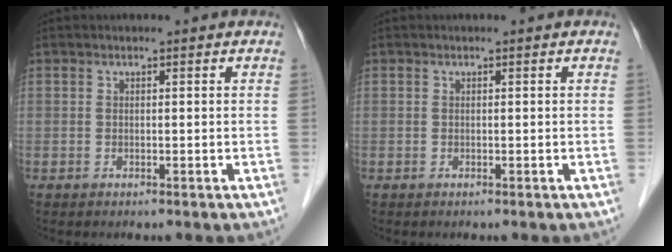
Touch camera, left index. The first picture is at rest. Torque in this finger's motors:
{"motor_torque": [0.00, 0.00, 0.00, 0.00]}